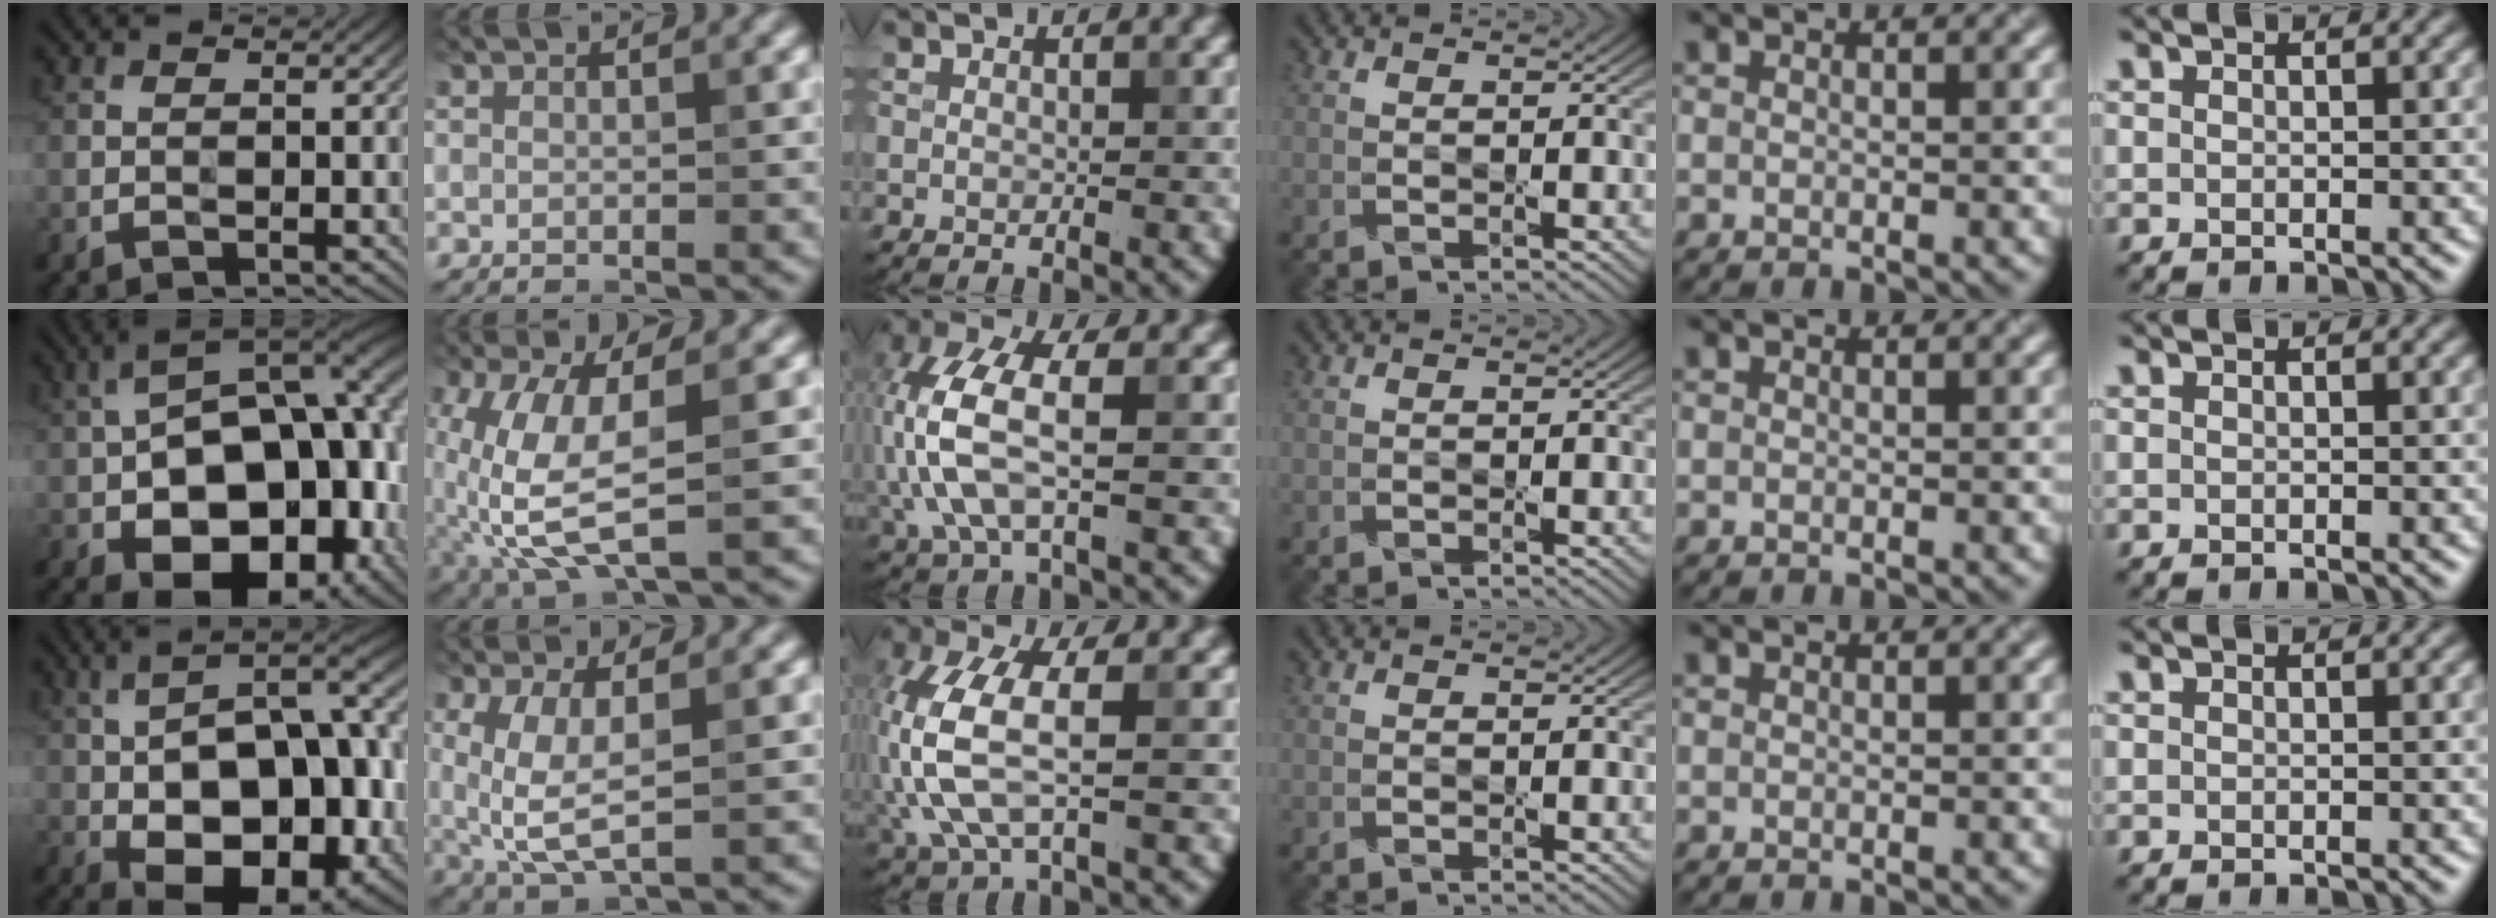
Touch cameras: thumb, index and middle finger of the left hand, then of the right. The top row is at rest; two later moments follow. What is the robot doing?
{"motion": "wipe", "object": "mirror"}